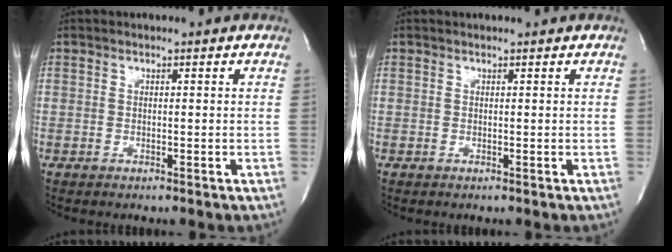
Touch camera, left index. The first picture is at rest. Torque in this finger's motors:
{"motor_torque": [-0.20, 0.09, -0.03, -0.01]}